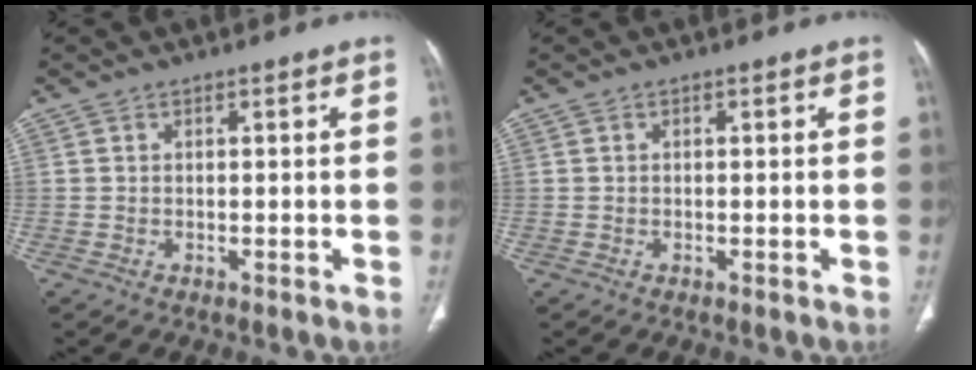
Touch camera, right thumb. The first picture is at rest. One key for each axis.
{"total": 0.0}